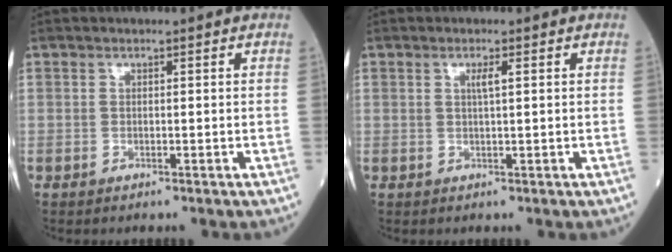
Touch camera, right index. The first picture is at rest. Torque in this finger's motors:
{"motor_torque": [0.11, 0.10, 0.00, 0.02]}